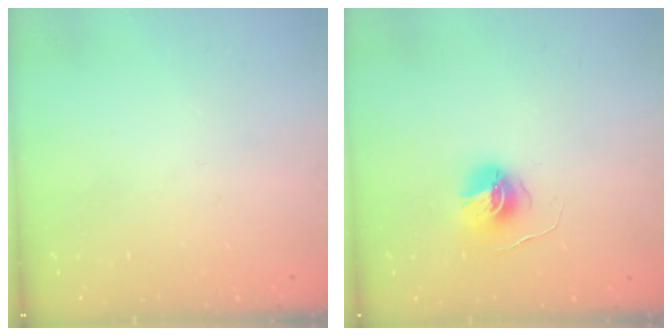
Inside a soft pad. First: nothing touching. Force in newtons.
{"total": 6.7, "press": 6.7, "slide": 0.4}